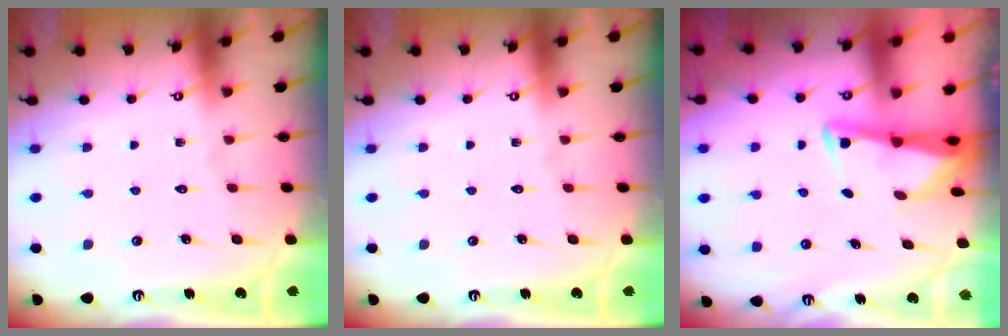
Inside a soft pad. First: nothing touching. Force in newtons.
{"total": 0.0}
{"total": 2.9, "press": 2.8, "slide": 0.4}